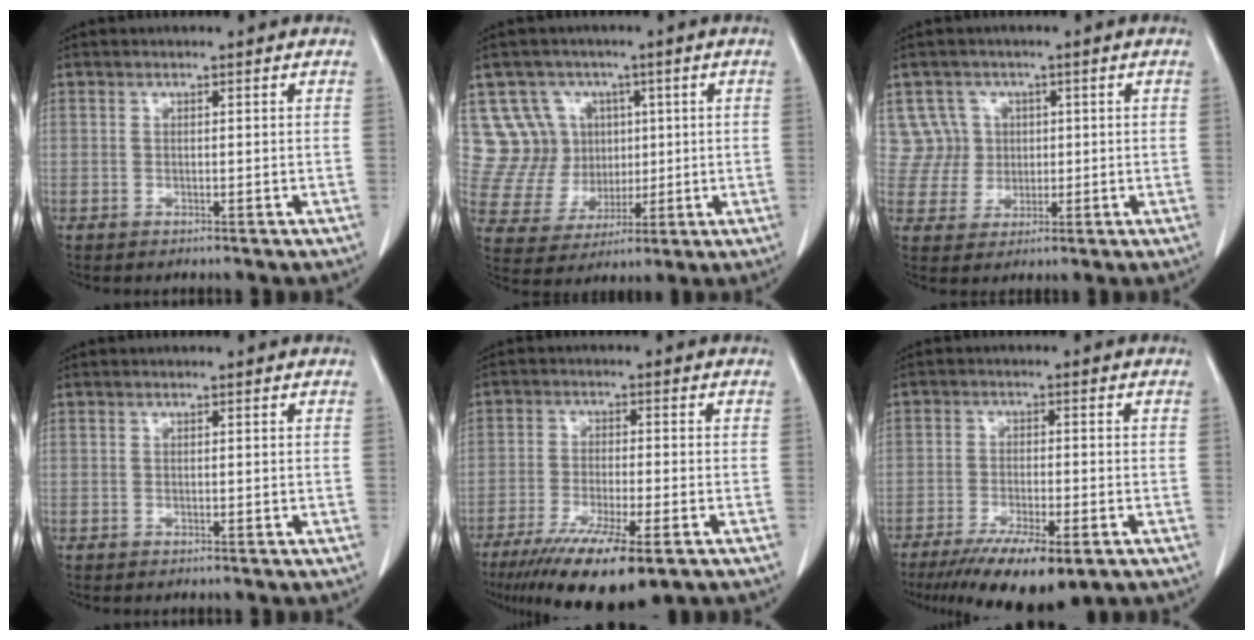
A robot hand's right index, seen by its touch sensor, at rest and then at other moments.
{"total": 10.4, "force": [3.8, 9.6, 1.5], "torque": [-0.039, 0.043, 0.084]}
{"total": 5.6, "force": [1.8, 5.3, -0.3], "torque": [0.018, 0.014, 0.040]}
{"total": 0.0}
{"total": 13.1, "force": [-8.3, 1.8, 9.9], "torque": [-0.164, -0.034, -0.132]}
{"total": 11.3, "force": [-7.3, 2.2, 8.2], "torque": [-0.130, -0.024, -0.113]}